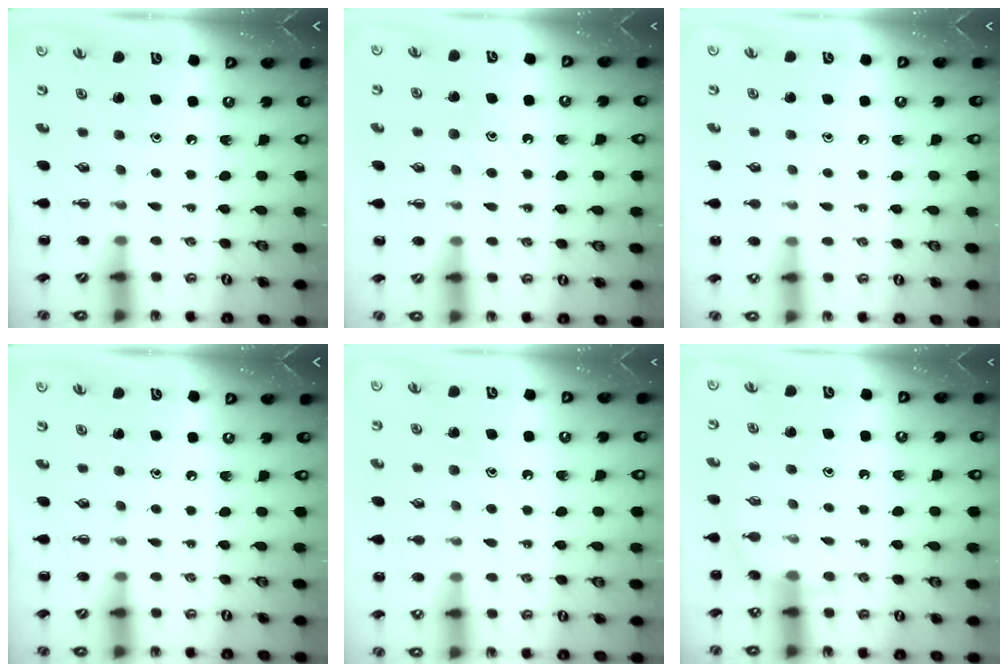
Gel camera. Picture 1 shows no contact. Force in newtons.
{"total": 8.4, "press": 8.3, "slide": 0.9}
{"total": 4.2, "press": 4.0, "slide": 1.3}
{"total": 0.0}
{"total": 8.7, "press": 8.6, "slide": 1.4}
{"total": 6.3, "press": 6.2, "slide": 1.4}